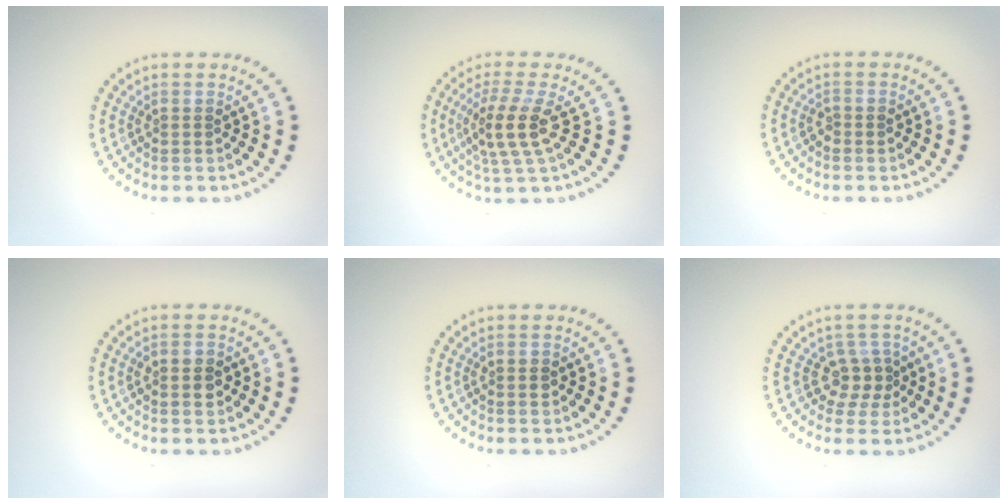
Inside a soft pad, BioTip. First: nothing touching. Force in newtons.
{"total": 3.9, "press": 3.2, "slide": 2.2}
{"total": 0.8, "press": 0.8, "slide": 0.1}
{"total": 2.4, "press": 2.4, "slide": 0.1}
{"total": 1.0, "press": 1.0, "slide": 0.1}
{"total": 2.5, "press": 2.0, "slide": 1.5}